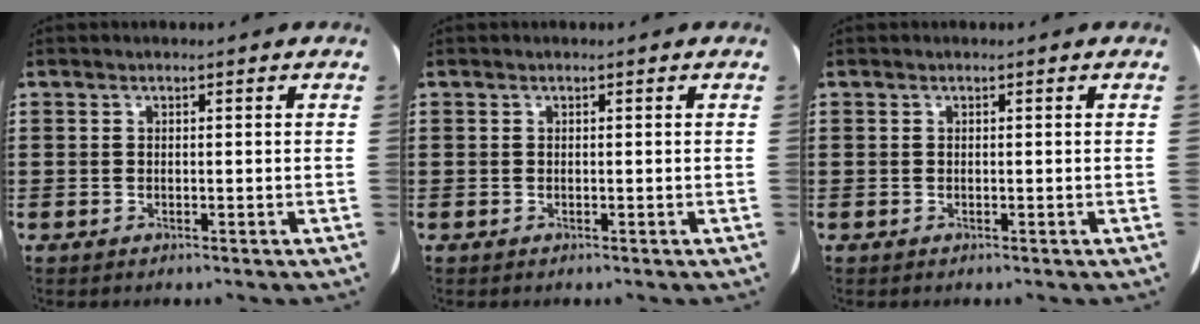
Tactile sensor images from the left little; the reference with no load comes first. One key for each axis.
{"total": 0.0}
{"total": 0.0}